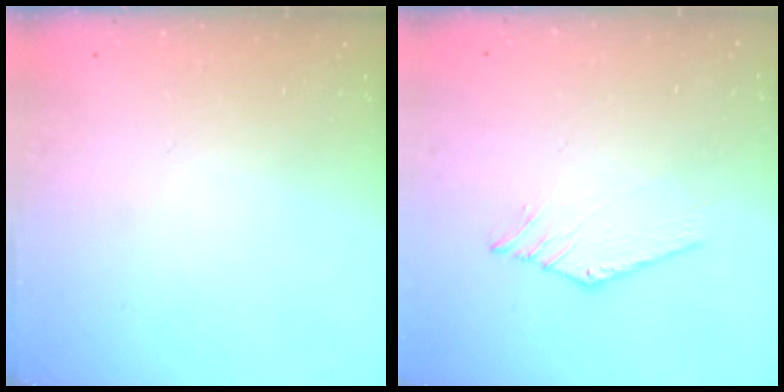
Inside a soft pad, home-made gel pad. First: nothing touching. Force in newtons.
{"total": 0.0}